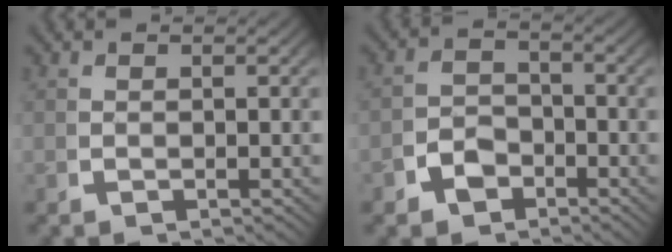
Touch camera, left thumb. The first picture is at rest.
{"total": 3.5, "force": [-2.4, 2.4, 1.1], "torque": [-0.013, -0.012, -0.037]}